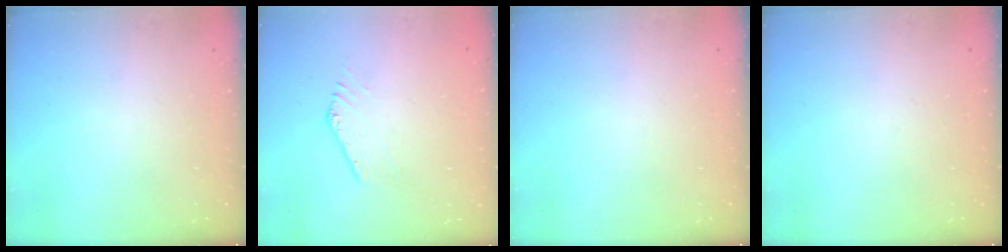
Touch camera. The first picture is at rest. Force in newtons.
{"total": 1.5, "press": 1.5, "slide": 0.4}
{"total": 0.0}
{"total": 0.0}